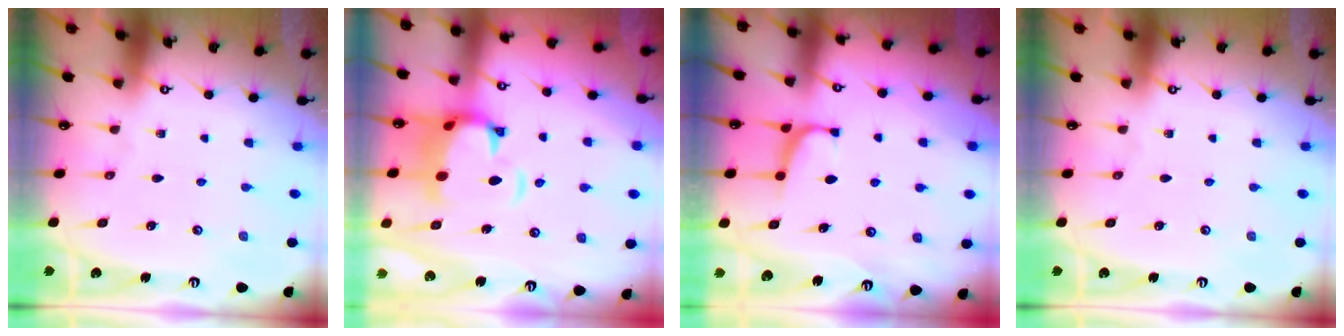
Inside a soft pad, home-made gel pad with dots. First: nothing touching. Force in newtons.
{"total": 4.7, "press": 4.4, "slide": 1.7}
{"total": 0.8, "press": 0.6, "slide": 0.5}
{"total": 0.0}